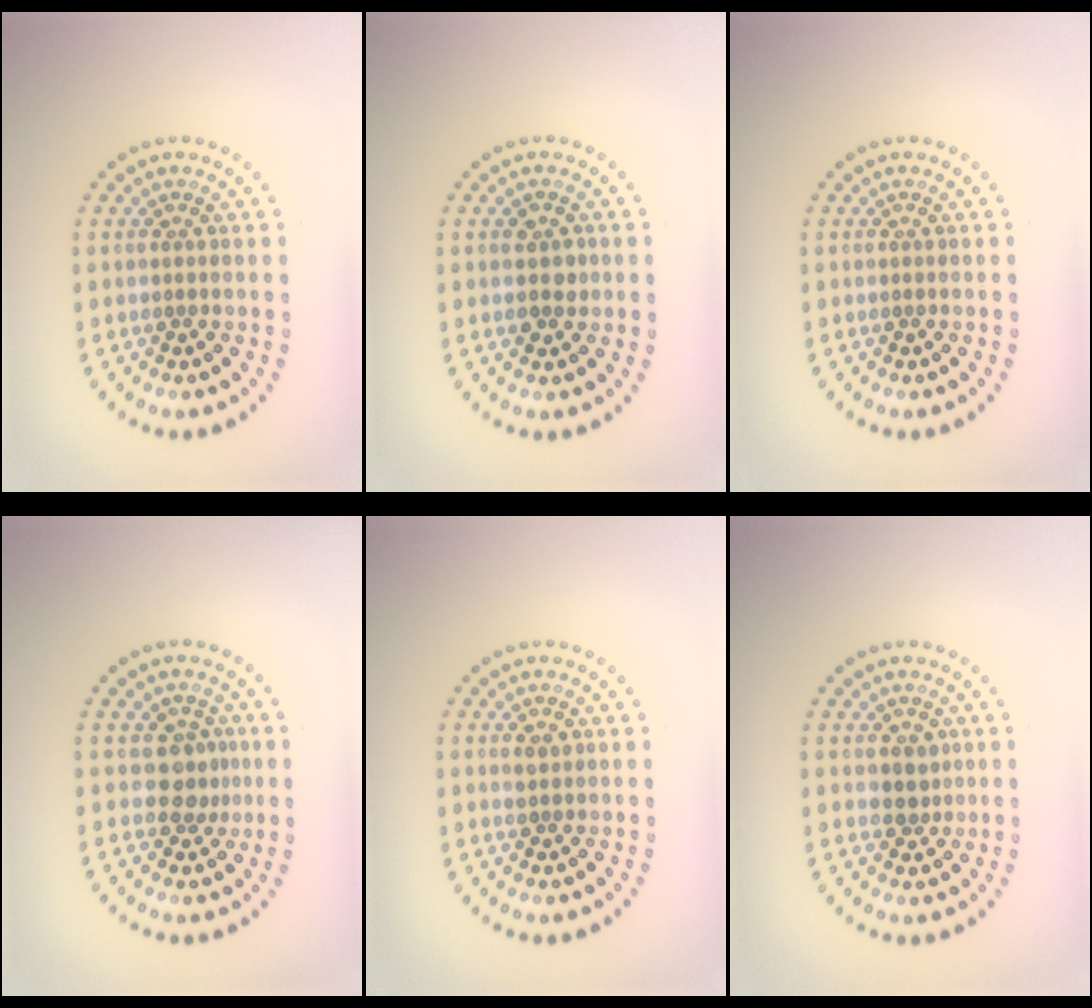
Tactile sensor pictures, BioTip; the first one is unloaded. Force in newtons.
{"total": 1.7, "press": 1.7, "slide": 0.2}
{"total": 0.0}
{"total": 2.1, "press": 1.7, "slide": 1.1}
{"total": 0.9, "press": 0.9, "slide": 0.1}
{"total": 1.7, "press": 1.5, "slide": 0.8}